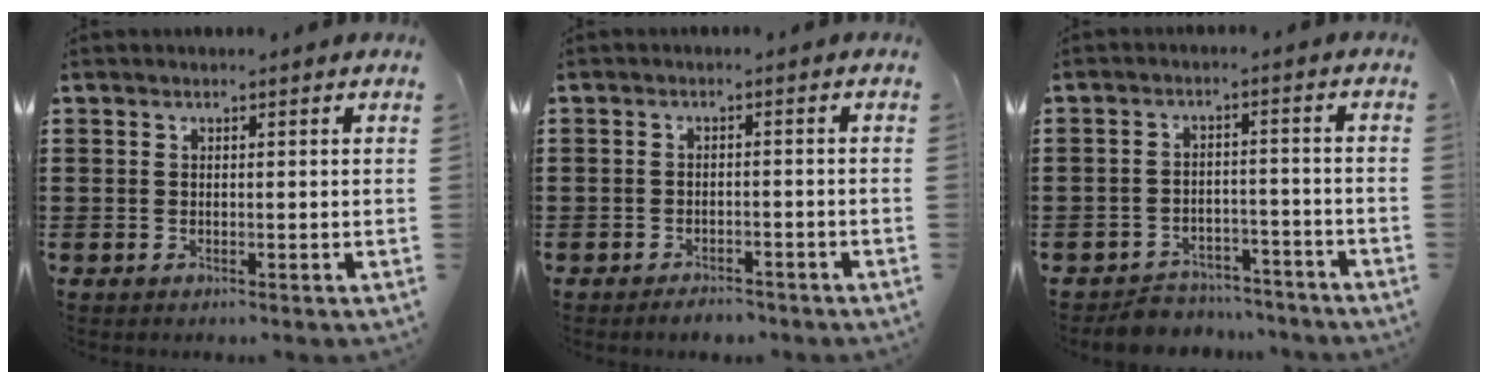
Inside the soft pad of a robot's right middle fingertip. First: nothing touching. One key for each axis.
{"total": 2.2, "fx": -2.1, "fy": 0.4, "fz": 0.0, "tx": -0.007, "ty": -0.001, "tz": -0.045}
{"total": 4.2, "fx": -4.2, "fy": 0.8, "fz": 0.0, "tx": -0.005, "ty": 0.004, "tz": -0.087}